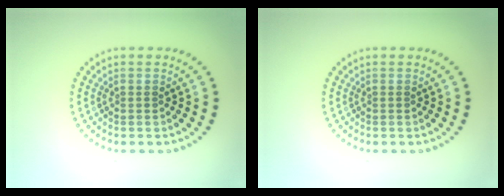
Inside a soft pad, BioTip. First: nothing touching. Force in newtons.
{"total": 0.0}